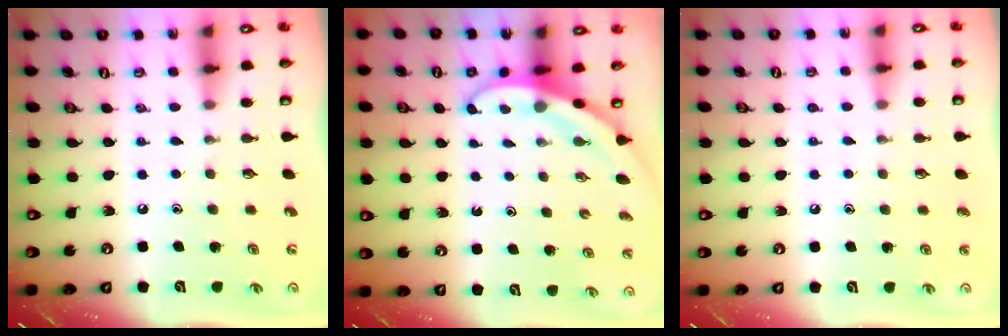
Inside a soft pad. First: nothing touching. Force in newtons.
{"total": 3.0, "press": 3.0, "slide": 0.1}
{"total": 2.7, "press": 2.6, "slide": 0.7}